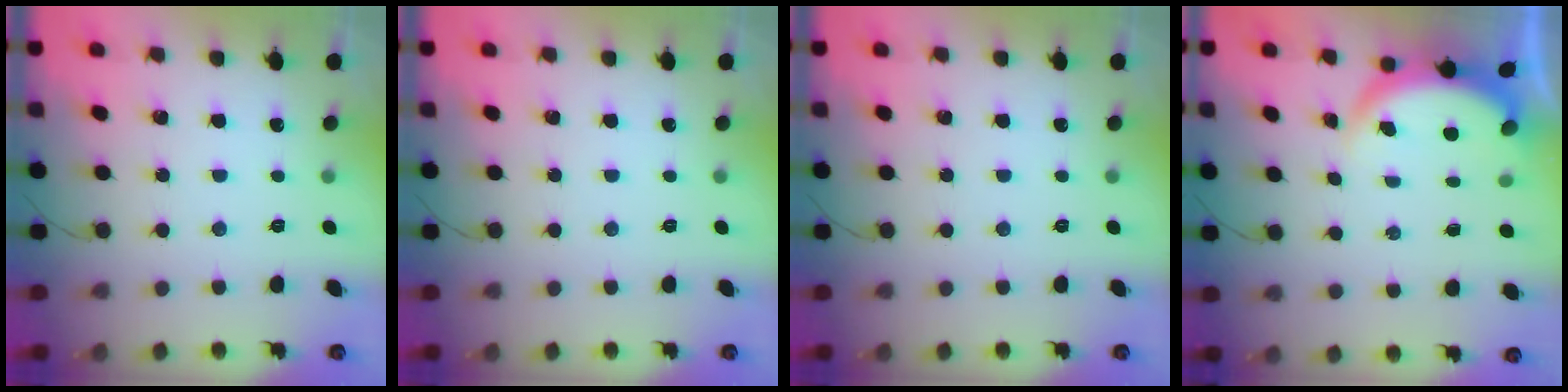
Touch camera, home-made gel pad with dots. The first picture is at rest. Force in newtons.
{"total": 0.0}
{"total": 0.0}
{"total": 3.9, "press": 3.9, "slide": 0.1}